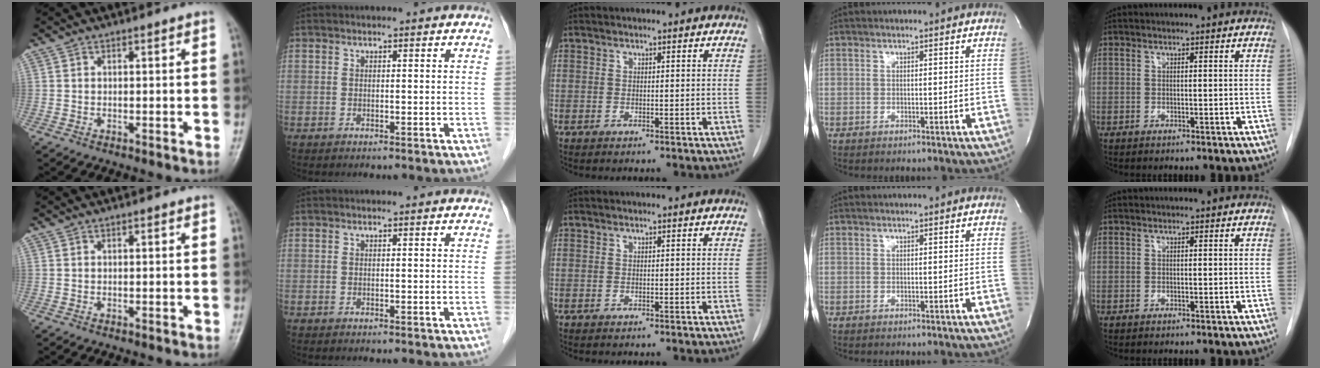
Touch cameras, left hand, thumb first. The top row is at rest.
{}